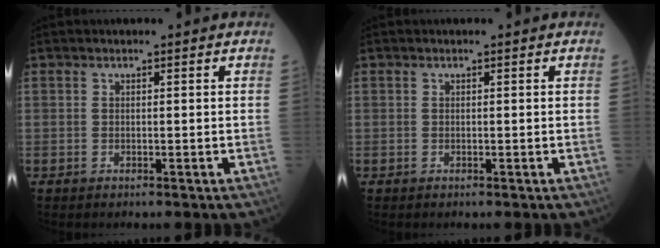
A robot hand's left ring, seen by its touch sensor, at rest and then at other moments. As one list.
[{"total": 0.0}]